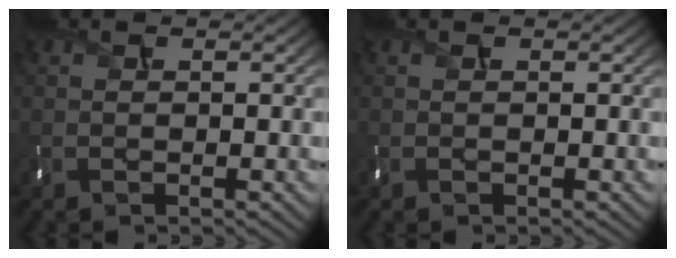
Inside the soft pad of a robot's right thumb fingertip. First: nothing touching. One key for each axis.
{"total": 0.0}